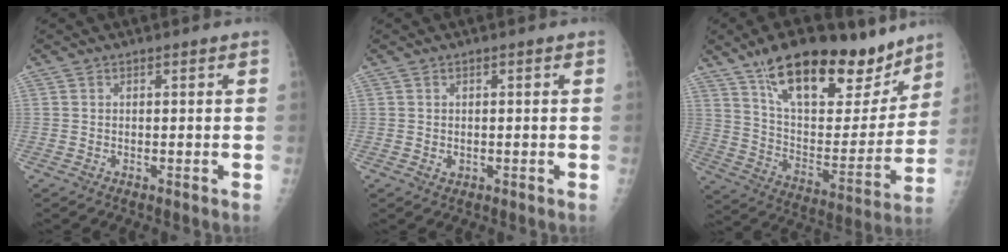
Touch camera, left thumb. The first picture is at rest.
{"total": 1.0, "force": [-0.1, 0.8, 0.6], "torque": [-0.005, 0.000, 0.000]}
{"total": 26.4, "force": [18.2, 10.9, 15.7], "torque": [-0.199, -0.062, 0.294]}